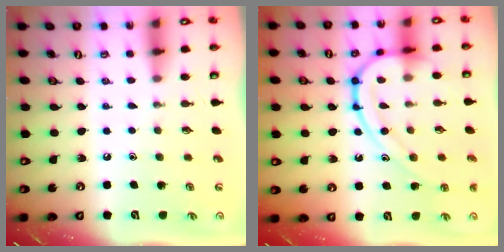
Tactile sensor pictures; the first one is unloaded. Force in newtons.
{"total": 14.4, "press": 14.4, "slide": 0.5}